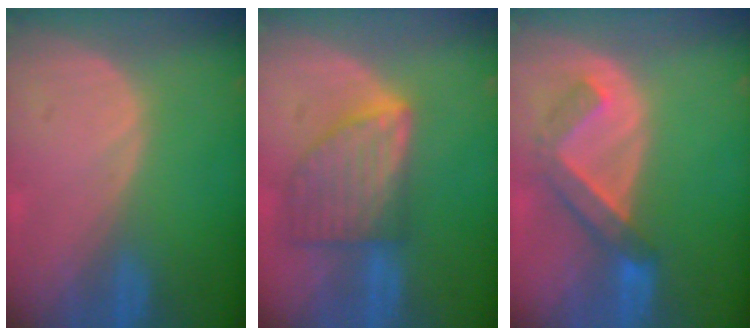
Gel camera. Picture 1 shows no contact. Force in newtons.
{"total": 8.1, "press": 7.4, "slide": 3.4}
{"total": 5.3, "press": 5.3, "slide": 0.2}